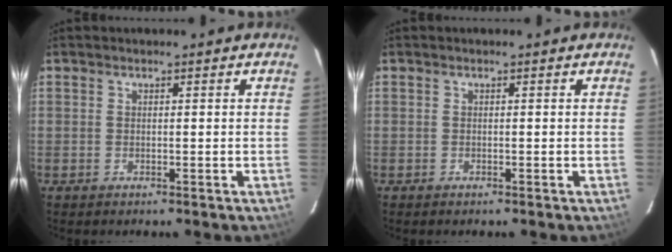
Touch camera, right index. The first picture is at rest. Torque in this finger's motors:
{"motor_torque": [-0.16, -0.05, -0.03, 0.00]}